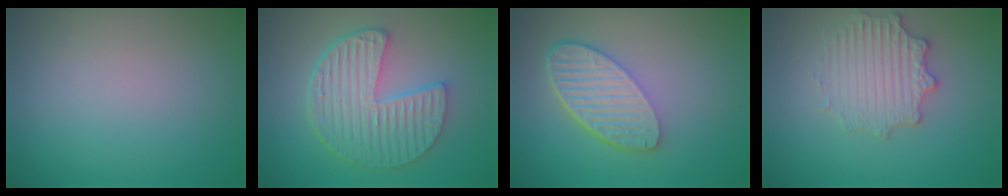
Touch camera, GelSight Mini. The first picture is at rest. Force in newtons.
{"total": 6.3, "press": 4.8, "slide": 4.1}
{"total": 5.6, "press": 4.2, "slide": 3.7}
{"total": 3.0, "press": 2.9, "slide": 0.8}